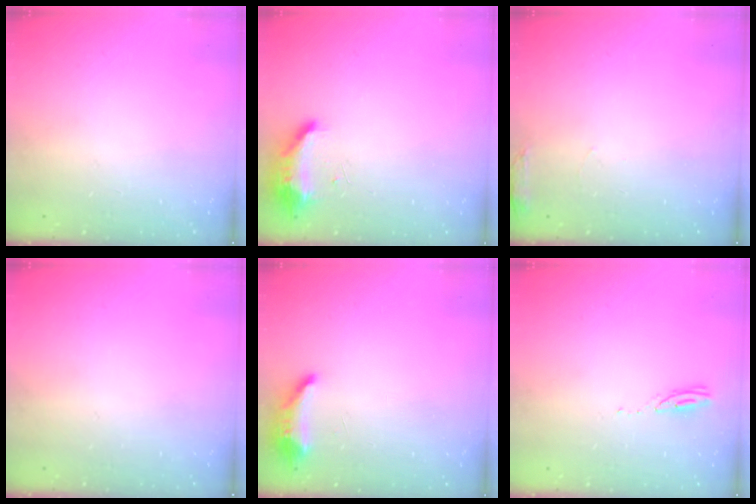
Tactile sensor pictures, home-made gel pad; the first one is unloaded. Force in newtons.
{"total": 14.4, "press": 9.5, "slide": 10.8}
{"total": 5.2, "press": 5.0, "slide": 1.3}
{"total": 0.0}
{"total": 8.3, "press": 8.1, "slide": 1.5}
{"total": 3.0, "press": 3.0, "slide": 0.1}